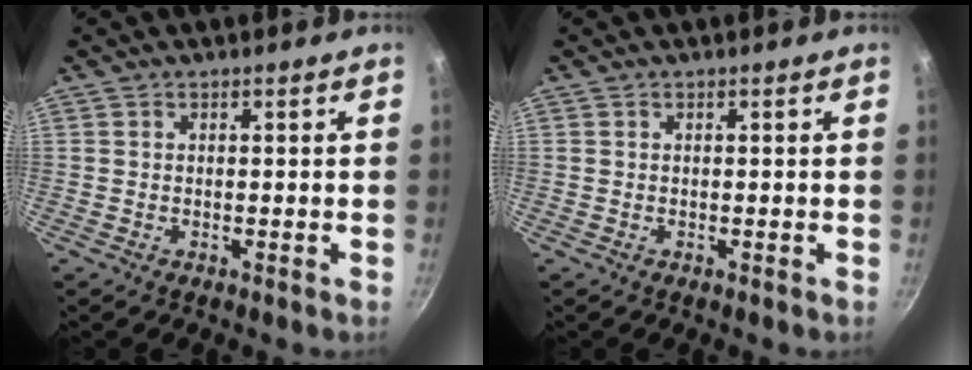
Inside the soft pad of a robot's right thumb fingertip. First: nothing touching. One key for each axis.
{"total": 0.0}